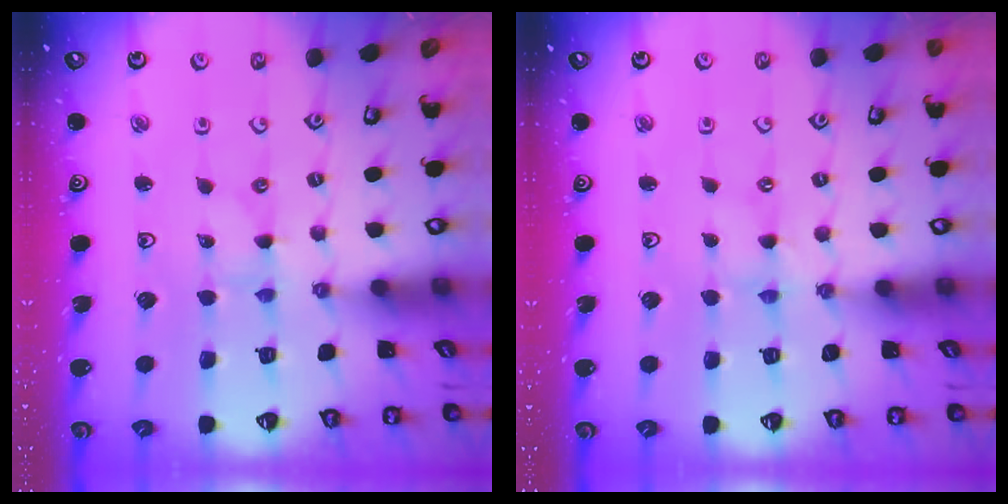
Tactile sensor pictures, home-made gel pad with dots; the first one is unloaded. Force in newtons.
{"total": 0.6, "press": 0.6, "slide": 0.1}